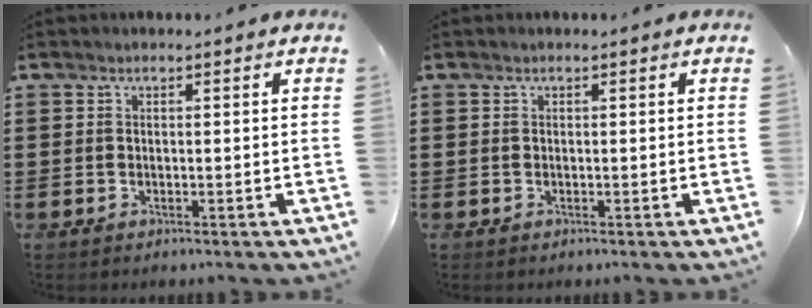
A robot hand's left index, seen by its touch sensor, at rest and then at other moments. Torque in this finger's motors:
{"motor_torque": [0.00, 0.00, 0.02, -0.01]}